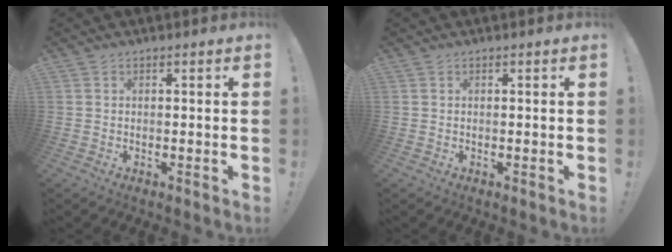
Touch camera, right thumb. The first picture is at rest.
{"total": 0.0}